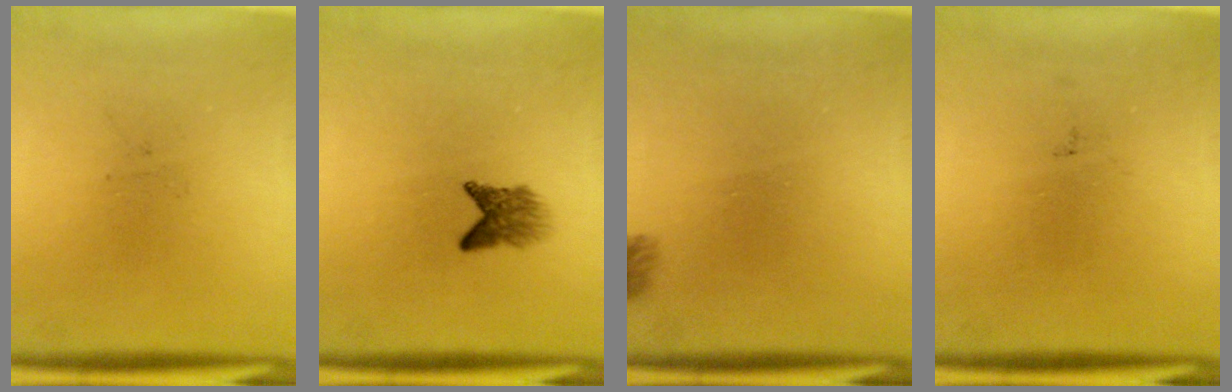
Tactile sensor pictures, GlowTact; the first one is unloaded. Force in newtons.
{"total": 2.8}
{"total": 1.6}
{"total": 0.0}